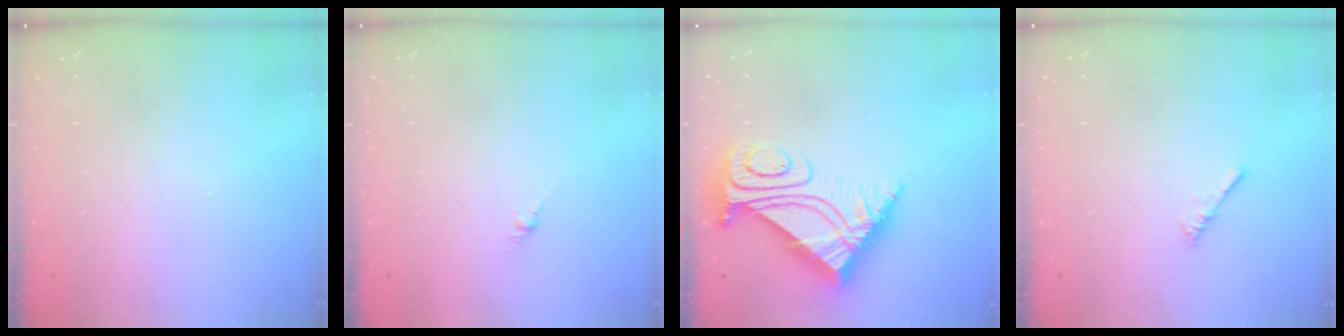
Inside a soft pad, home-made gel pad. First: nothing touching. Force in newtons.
{"total": 1.5, "press": 1.4, "slide": 0.6}
{"total": 11.0, "press": 10.9, "slide": 1.0}
{"total": 0.0}